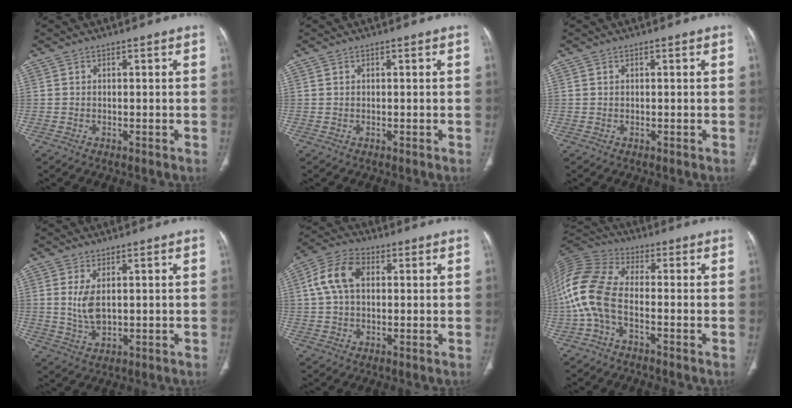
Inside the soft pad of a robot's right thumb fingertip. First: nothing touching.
{"total": 0.0}
{"total": 0.0}
{"total": 5.1, "force": [1.0, 2.5, 4.4], "torque": [-0.090, -0.009, 0.028]}
{"total": 9.1, "force": [1.9, 5.9, 6.7], "torque": [-0.136, 0.025, 0.031]}
{"total": 13.1, "force": [-2.8, 6.8, 10.8], "torque": [-0.249, 0.035, -0.064]}